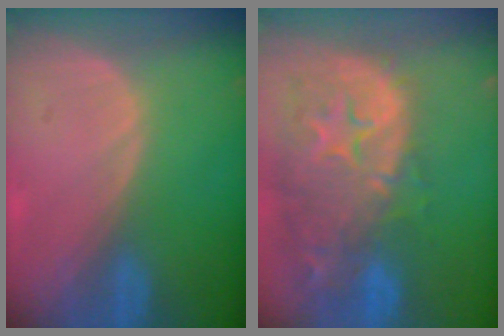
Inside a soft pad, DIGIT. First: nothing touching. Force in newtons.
{"total": 14.7, "press": 11.8, "slide": 8.8}